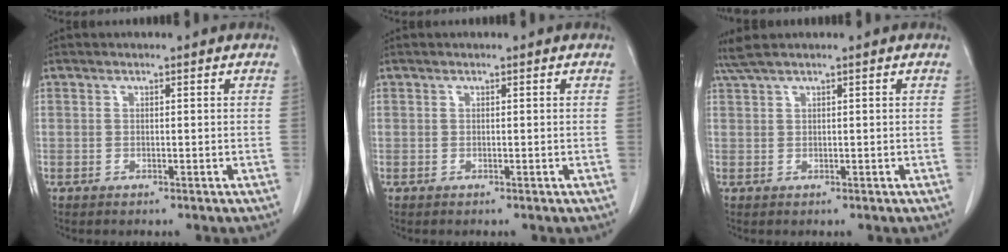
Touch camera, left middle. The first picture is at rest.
{"total": 0.0}
{"total": 2.3, "force": [1.9, -0.2, 1.3], "torque": [-0.035, 0.020, 0.042]}